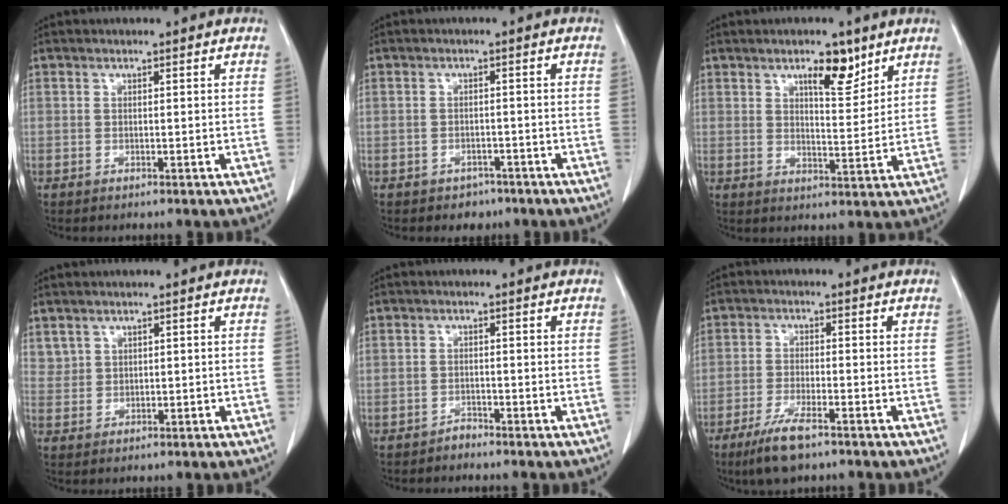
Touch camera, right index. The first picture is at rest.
{"total": 2.7, "force": [-1.9, 1.9, 0.5], "torque": [-0.012, 0.006, -0.021]}
{"total": 6.3, "force": [4.1, 1.9, 4.3], "torque": [-0.067, -0.003, 0.064]}
{"total": 1.9, "force": [1.3, 1.4, 0.2], "torque": [0.005, 0.007, 0.027]}
{"total": 1.3, "force": [-1.3, 0.3, -0.1], "torque": [0.007, 0.000, -0.023]}
{"total": 6.4, "force": [-4.3, 1.1, 4.5], "torque": [-0.096, -0.013, -0.075]}